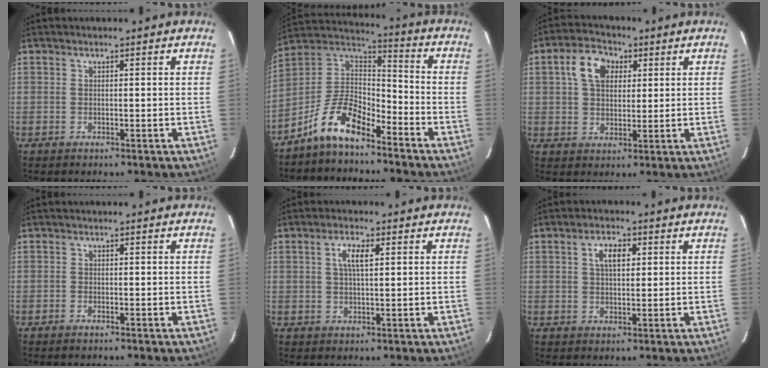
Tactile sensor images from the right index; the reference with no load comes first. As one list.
[{"total": 12.3, "force": [-8.5, 4.8, 7.4], "torque": [-0.171, 0.024, -0.167]}, {"total": 7.6, "force": [2.6, 5.2, 4.9], "torque": [-0.091, 0.029, 0.044]}, {"total": 0.8, "force": [-0.7, 0.3, 0.1], "torque": [-0.002, -0.001, -0.015]}, {"total": 3.8, "force": [1.2, 1.2, 3.4], "torque": [-0.064, 0.006, 0.022]}, {"total": 4.3, "force": [1.4, 2.2, 3.4], "torque": [-0.059, 0.011, 0.026]}]